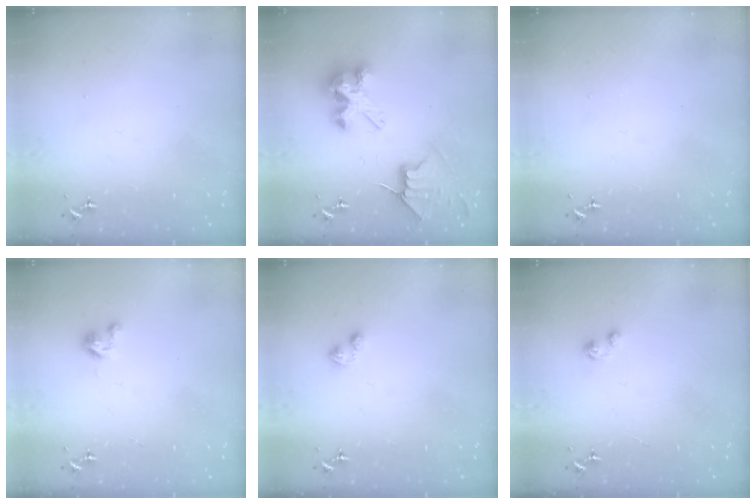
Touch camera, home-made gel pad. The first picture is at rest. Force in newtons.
{"total": 8.7, "press": 8.6, "slide": 0.6}
{"total": 0.0}
{"total": 3.1, "press": 3.1, "slide": 0.3}
{"total": 3.2, "press": 3.2, "slide": 0.4}
{"total": 3.1, "press": 3.1, "slide": 0.3}